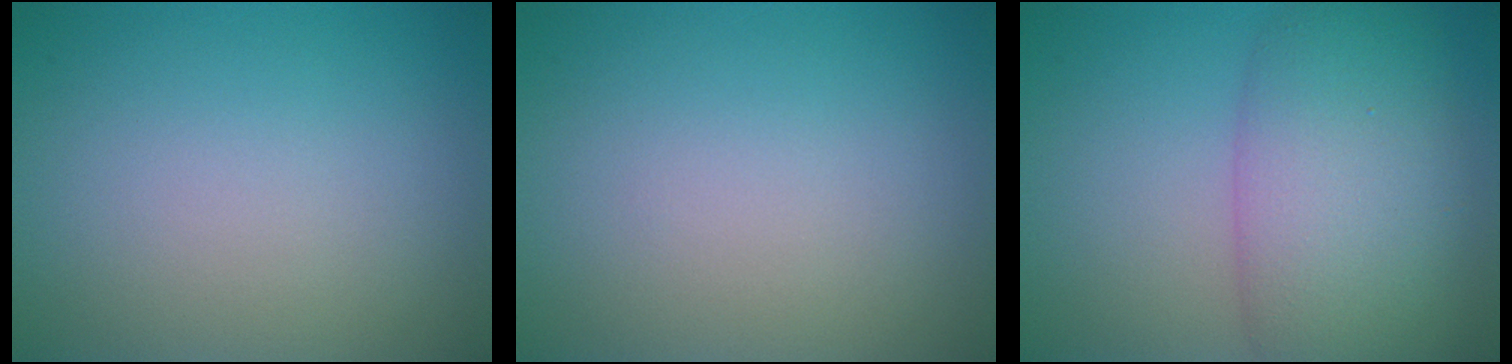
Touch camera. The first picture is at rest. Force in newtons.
{"total": 0.0}
{"total": 8.4, "press": 8.4, "slide": 0.2}